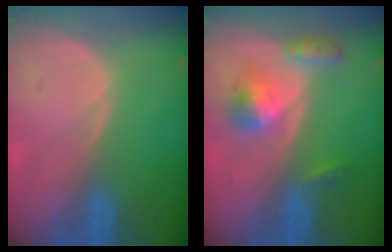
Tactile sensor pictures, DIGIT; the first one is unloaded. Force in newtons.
{"total": 5.6, "press": 5.1, "slide": 2.3}